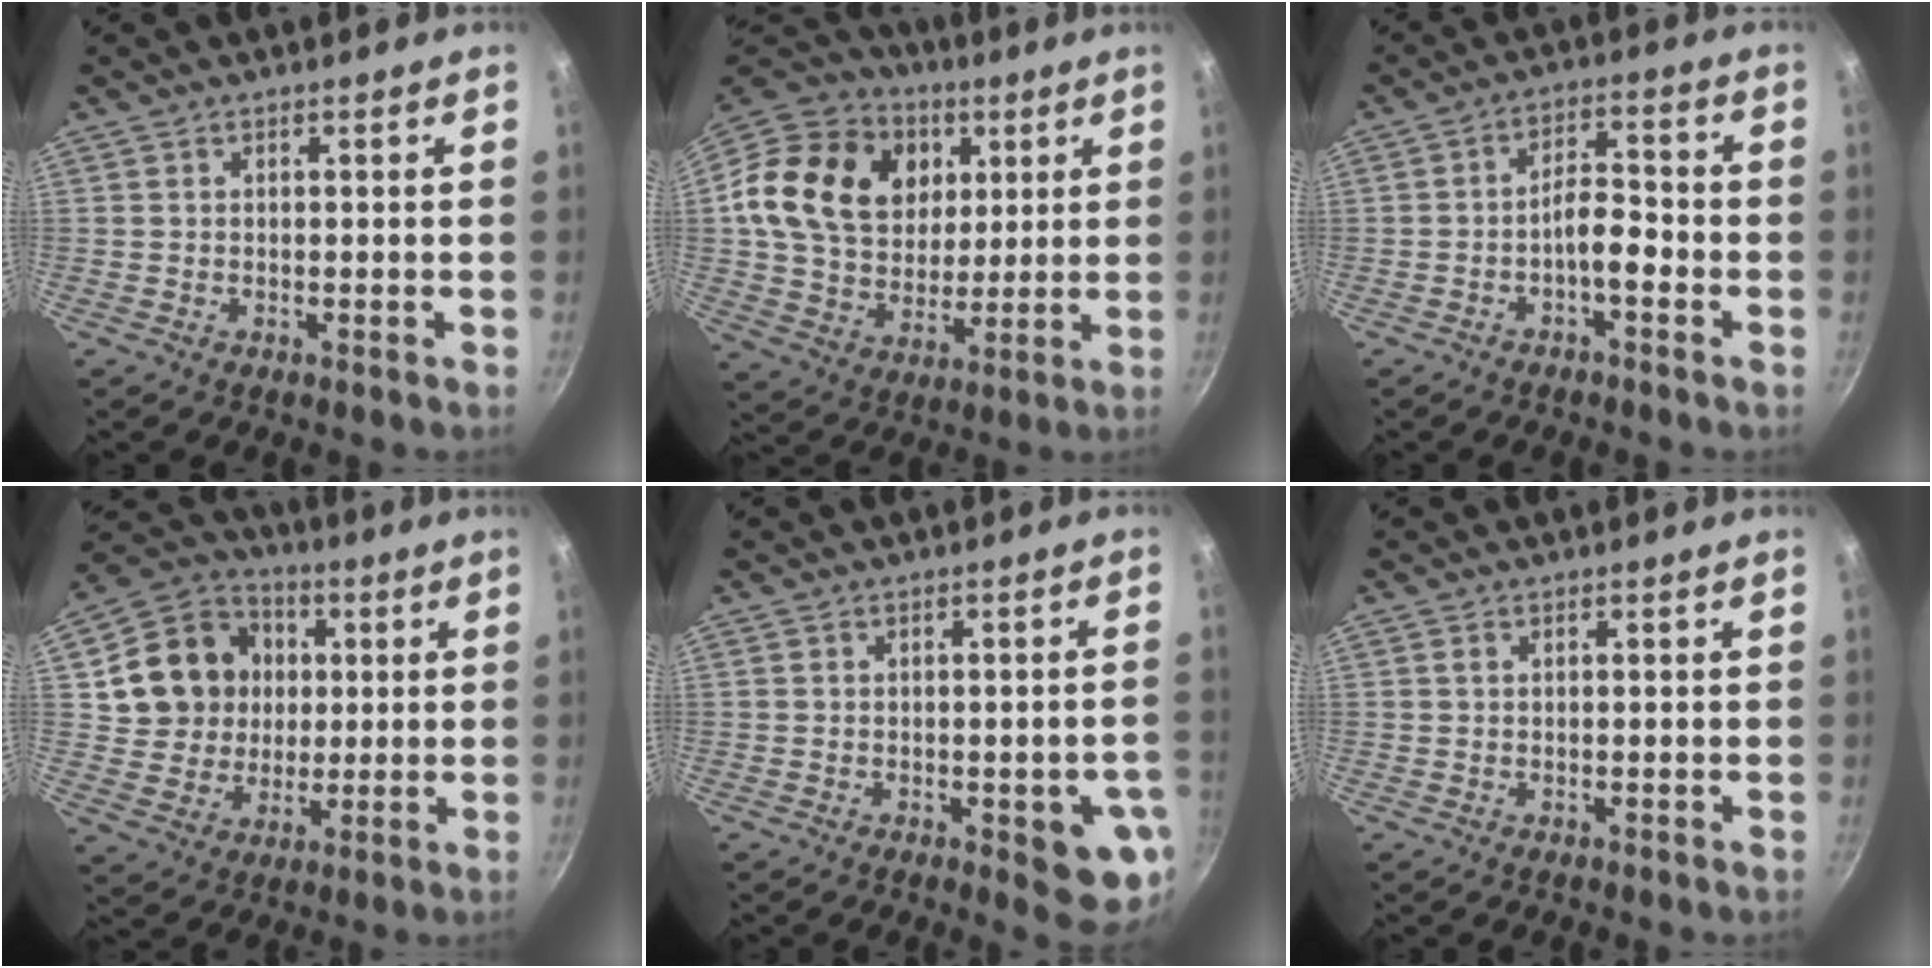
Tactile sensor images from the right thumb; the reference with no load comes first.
{"total": 22.9, "force": [6.1, 17.6, 13.3], "torque": [-0.220, 0.003, 0.106]}
{"total": 5.3, "force": [-2.5, 1.9, 4.2], "torque": [-0.062, 0.033, -0.043]}
{"total": 15.4, "force": [3.0, 13.8, 6.3], "torque": [-0.092, 0.015, 0.051]}
{"total": 8.9, "force": [-2.5, 3.2, 7.9], "torque": [-0.067, 0.003, -0.028]}
{"total": 0.5, "force": [0.2, 0.3, 0.3], "torque": [-0.007, 0.002, 0.004]}